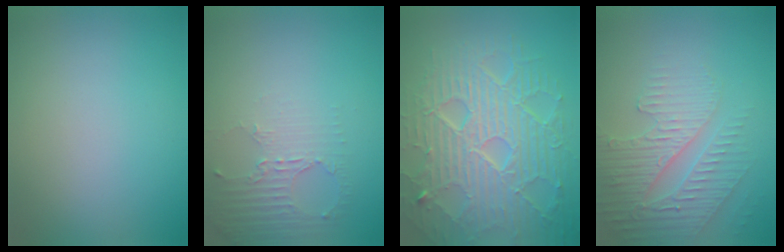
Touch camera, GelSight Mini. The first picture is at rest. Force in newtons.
{"total": 2.5, "press": 1.8, "slide": 1.7}
{"total": 10.4, "press": 6.7, "slide": 8.0}
{"total": 3.9, "press": 3.7, "slide": 1.2}